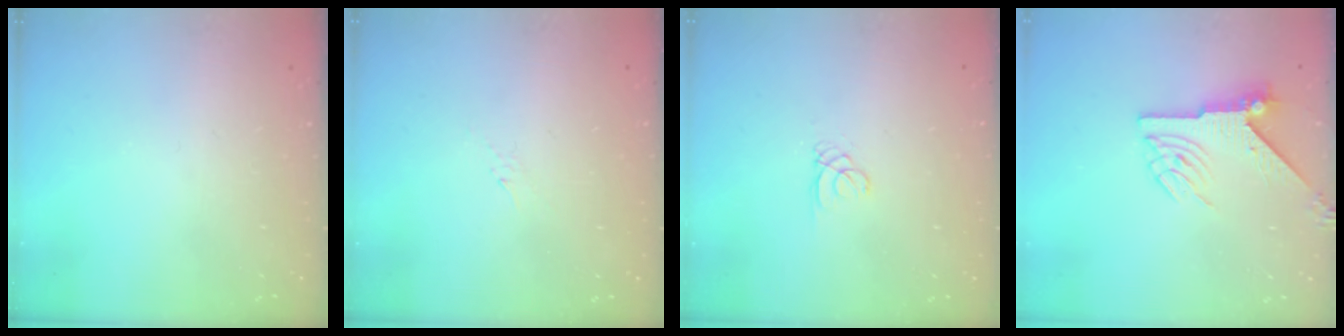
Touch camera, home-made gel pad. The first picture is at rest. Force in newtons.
{"total": 2.8, "press": 2.7, "slide": 0.6}
{"total": 0.6, "press": 0.6, "slide": 0.1}
{"total": 6.4, "press": 6.4, "slide": 0.7}